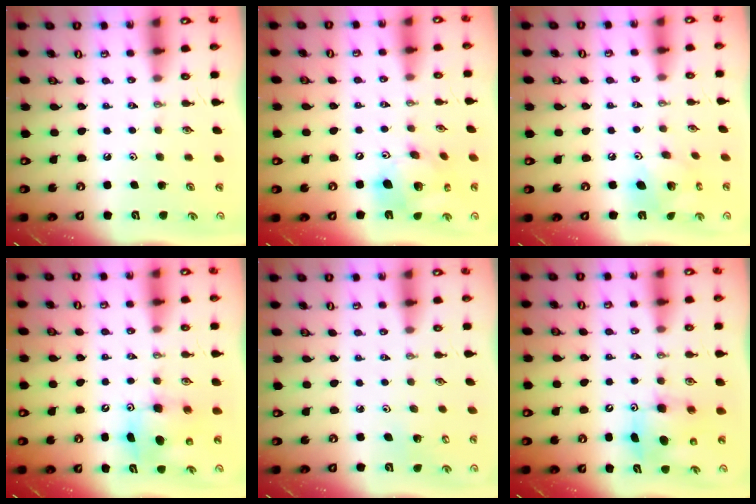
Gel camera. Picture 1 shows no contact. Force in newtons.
{"total": 15.6, "press": 15.3, "slide": 2.8}
{"total": 11.2, "press": 11.1, "slide": 0.8}
{"total": 8.3, "press": 8.0, "slide": 2.0}
{"total": 2.5, "press": 2.5, "slide": 0.2}
{"total": 8.0, "press": 7.6, "slide": 2.2}